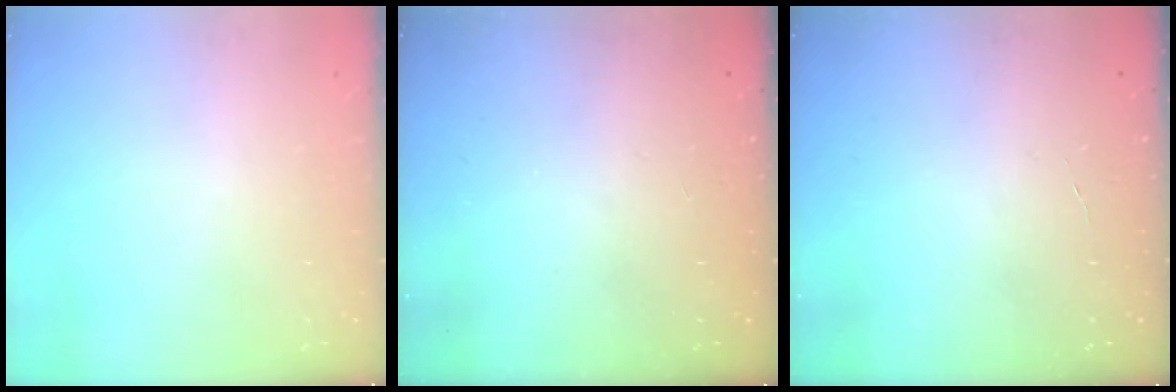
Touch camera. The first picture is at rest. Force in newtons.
{"total": 0.0}
{"total": 2.1, "press": 2.1, "slide": 0.2}